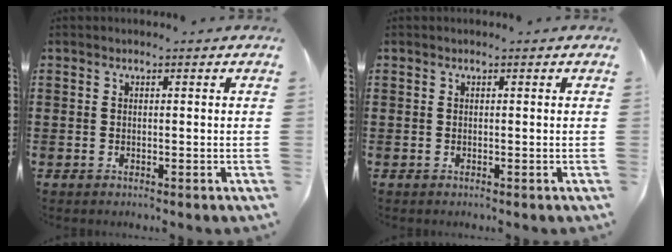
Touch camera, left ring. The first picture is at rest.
{"total": 0.0}